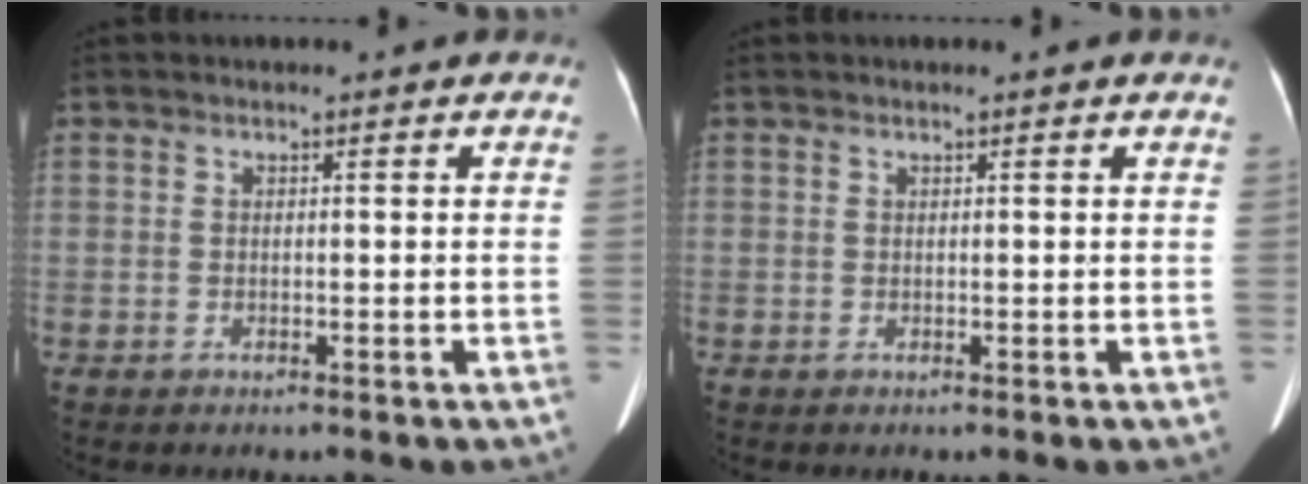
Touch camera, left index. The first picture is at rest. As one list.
[{"total": 0.8, "force": [0.8, 0.0, 0.2], "torque": [-0.007, 0.002, 0.006]}]